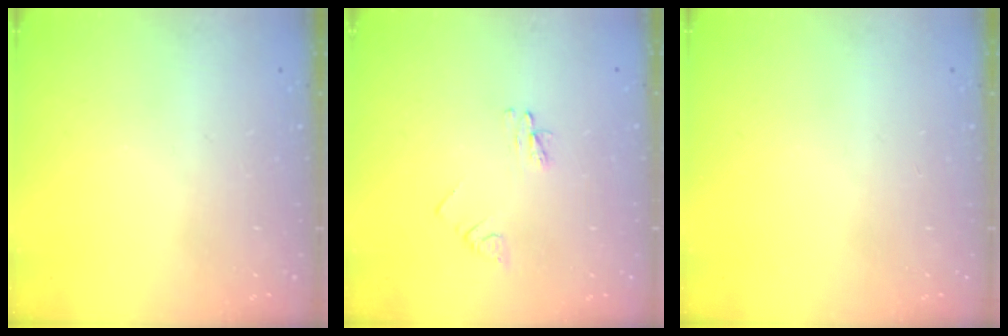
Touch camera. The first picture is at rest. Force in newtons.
{"total": 3.2, "press": 3.2, "slide": 0.4}
{"total": 0.0}